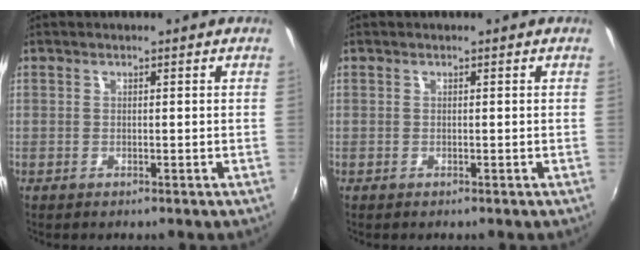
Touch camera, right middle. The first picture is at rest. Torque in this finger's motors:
{"motor_torque": [-0.41, -0.42, -0.03, -0.01]}